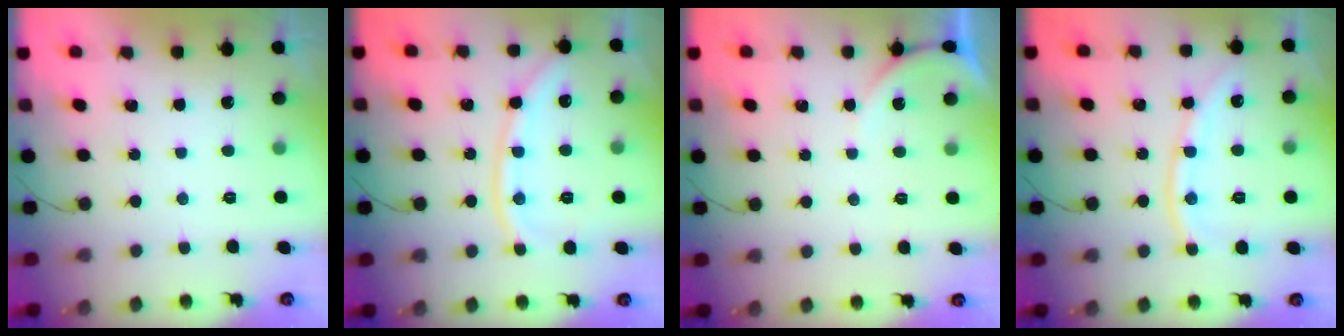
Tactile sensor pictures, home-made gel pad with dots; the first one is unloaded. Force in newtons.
{"total": 11.8, "press": 11.7, "slide": 1.5}
{"total": 3.0, "press": 3.0, "slide": 0.3}
{"total": 10.9, "press": 10.9, "slide": 1.3}